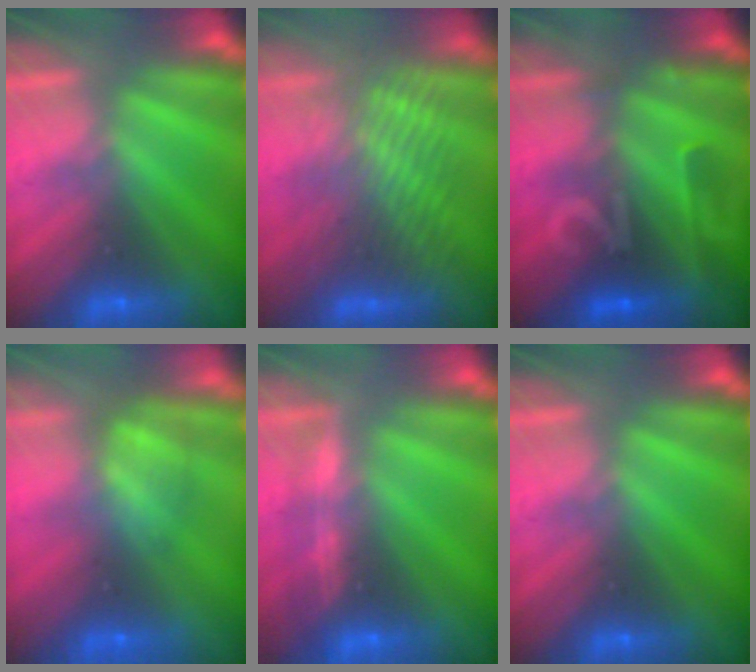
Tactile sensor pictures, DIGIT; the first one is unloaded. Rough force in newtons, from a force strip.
{"total": 3.9}
{"total": 2.3}
{"total": 5.5}
{"total": 1.5}
{"total": 0.0}